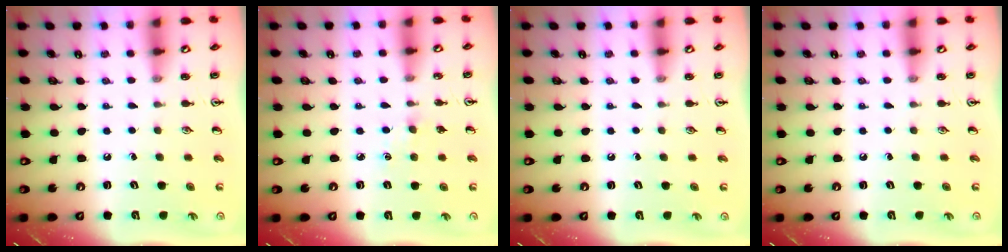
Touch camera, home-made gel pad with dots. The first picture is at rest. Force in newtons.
{"total": 2.2, "press": 2.2, "slide": 0.3}
{"total": 0.0}
{"total": 0.0}